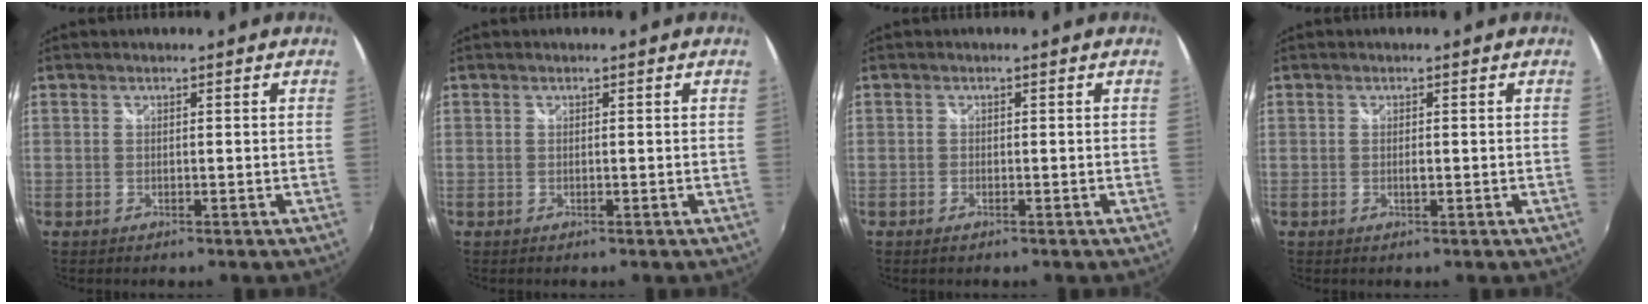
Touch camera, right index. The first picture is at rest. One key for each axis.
{"total": 0.0}
{"total": 1.0, "fx": -0.7, "fy": 0.6, "fz": 0.3, "tx": -0.007, "ty": -0.003, "tz": -0.015}
{"total": 1.0, "fx": -0.1, "fy": 0.5, "fz": 0.9, "tx": -0.015, "ty": -0.001, "tz": -0.003}